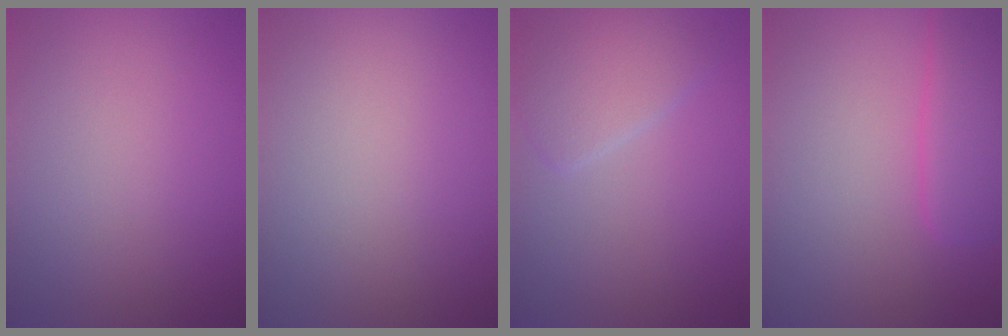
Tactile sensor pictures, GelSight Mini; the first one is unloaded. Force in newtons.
{"total": 0.0}
{"total": 3.1, "press": 3.1, "slide": 0.2}
{"total": 4.2, "press": 4.2, "slide": 0.2}